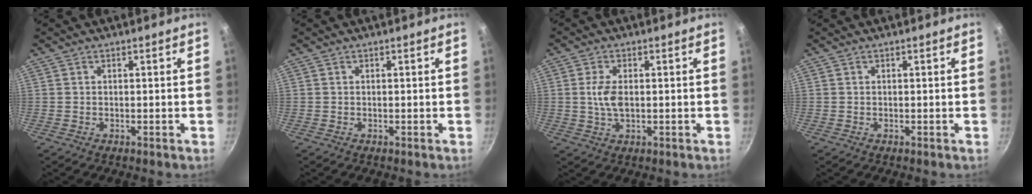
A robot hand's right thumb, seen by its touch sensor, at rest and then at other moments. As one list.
[{"total": 0.0}, {"total": 4.5, "force": [0.2, 2.3, 3.9], "torque": [-0.078, 0.001, 0.004]}, {"total": 0.0}]